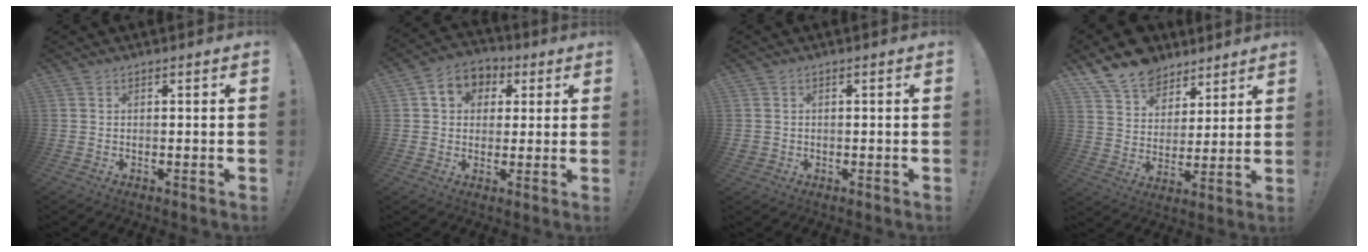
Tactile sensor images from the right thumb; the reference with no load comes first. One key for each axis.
{"total": 8.2, "fx": 2.2, "fy": 7.0, "fz": 3.7, "tx": -0.059, "ty": 0.007, "tz": 0.046}
{"total": 1.3, "fx": -0.2, "fy": 1.1, "fz": 0.5, "tx": -0.017, "ty": 0.005, "tz": -0.003}
{"total": 13.4, "fx": 10.2, "fy": 8.0, "fz": 3.3, "tx": -0.059, "ty": -0.077, "tz": 0.196}